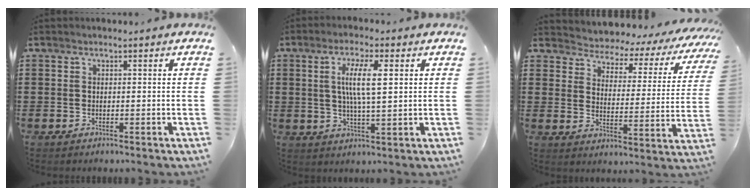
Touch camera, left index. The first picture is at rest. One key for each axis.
{"total": 6.8, "fx": 1.6, "fy": 1.3, "fz": 6.5, "tx": -0.128, "ty": 0.005, "tz": 0.024}
{"total": 2.9, "fx": 2.8, "fy": 0.8, "fz": -0.1, "tx": -0.023, "ty": -0.029, "tz": 0.037}